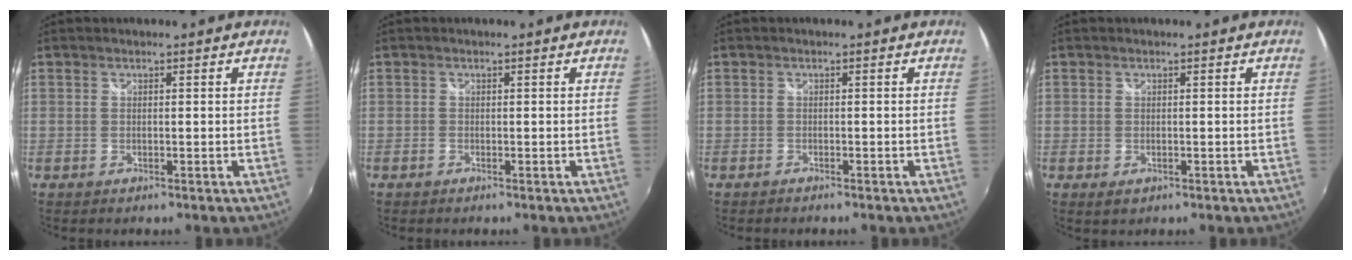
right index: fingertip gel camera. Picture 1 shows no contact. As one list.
[{"total": 0.5, "force": [-0.5, 0.2, 0.0], "torque": [-0.002, -0.002, -0.013]}, {"total": 0.9, "force": [-0.9, 0.3, 0.2], "torque": [-0.009, -0.003, -0.017]}, {"total": 1.4, "force": [-0.3, 1.1, 0.8], "torque": [-0.015, -0.005, -0.004]}]